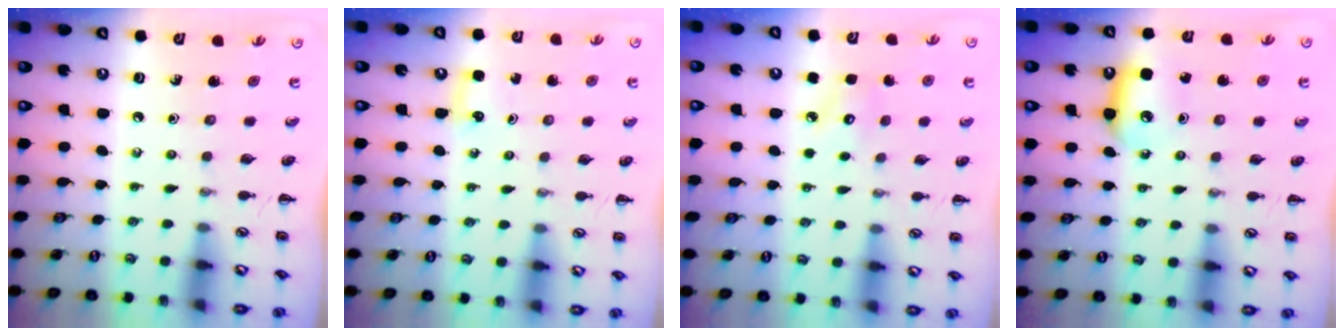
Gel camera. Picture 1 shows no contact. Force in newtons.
{"total": 2.8, "press": 2.6, "slide": 0.9}
{"total": 4.4, "press": 4.3, "slide": 1.1}
{"total": 6.5, "press": 6.5, "slide": 0.7}